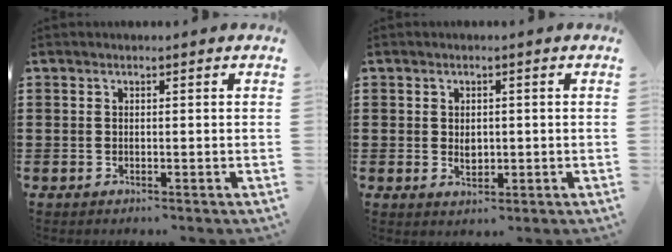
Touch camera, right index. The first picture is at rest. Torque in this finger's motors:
{"motor_torque": [1.04, 1.08, 0.00, 0.00]}